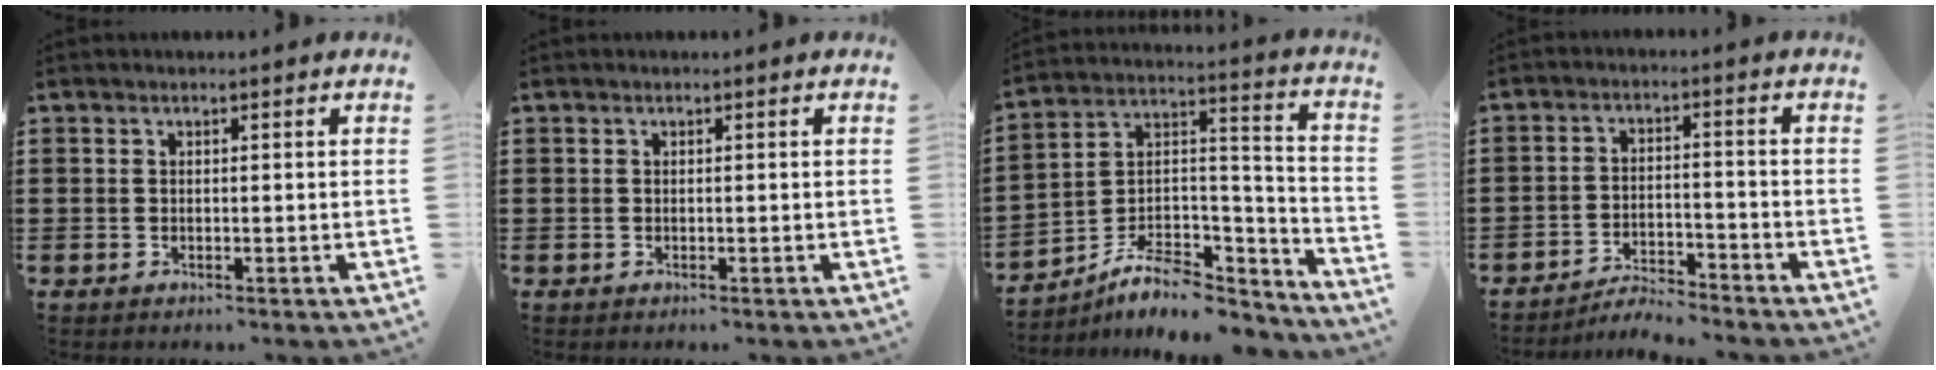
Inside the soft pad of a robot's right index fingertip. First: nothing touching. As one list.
[{"total": 0.0}, {"total": 8.9, "force": [-6.7, 4.1, 4.1], "torque": [-0.080, 0.017, -0.127]}, {"total": 4.3, "force": [-4.3, 0.0, 0.5], "torque": [-0.013, 0.004, -0.090]}]